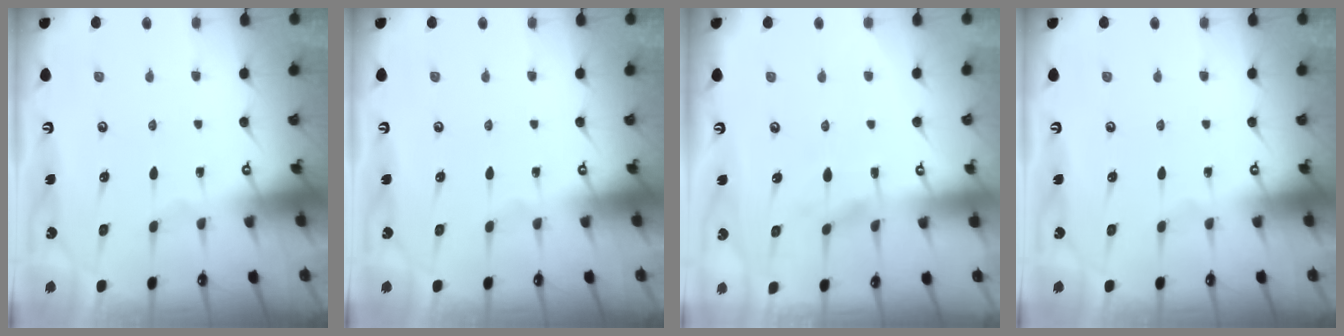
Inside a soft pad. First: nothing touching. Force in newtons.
{"total": 0.0}
{"total": 2.0, "press": 1.9, "slide": 0.8}
{"total": 0.0}